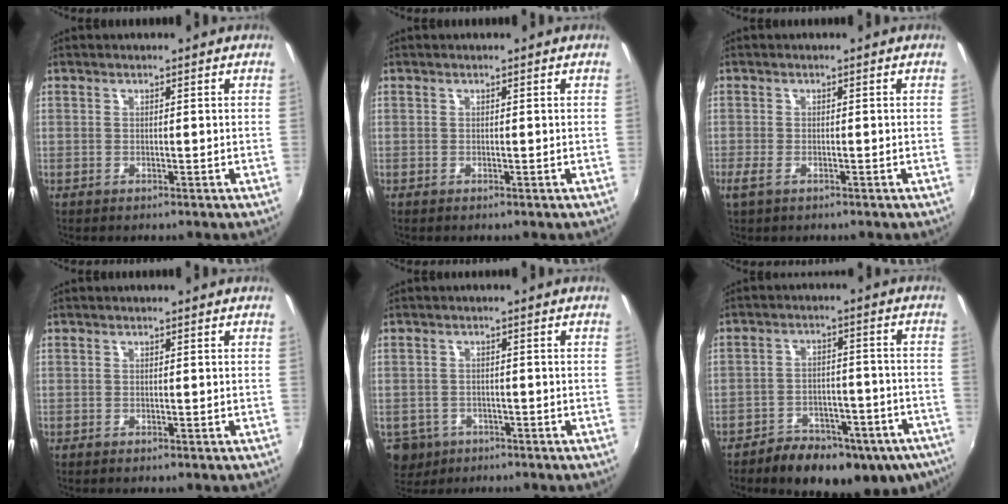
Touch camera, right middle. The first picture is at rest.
{"total": 0.0}
{"total": 2.2, "force": [-1.5, 0.4, 1.6], "torque": [-0.030, -0.007, -0.022]}
{"total": 0.0}
{"total": 6.9, "force": [-3.4, 5.4, 2.4], "torque": [-0.068, -0.012, -0.050]}
{"total": 19.8, "force": [-14.2, 9.2, 10.3], "torque": [-0.175, -0.004, -0.170]}